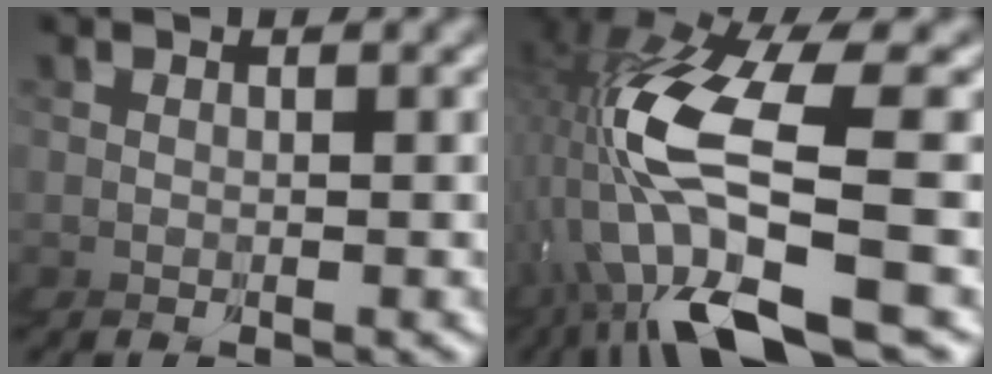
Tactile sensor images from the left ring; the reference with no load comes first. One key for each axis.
{"total": 8.3, "fx": -1.4, "fy": 4.1, "fz": 7.1, "tx": -0.230, "ty": -0.026, "tz": -0.001}